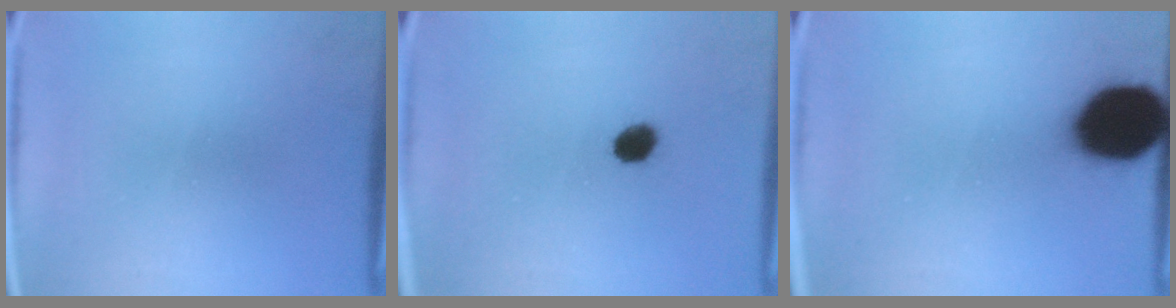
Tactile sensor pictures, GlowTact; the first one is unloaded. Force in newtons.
{"total": 4.0}
{"total": 18.4}